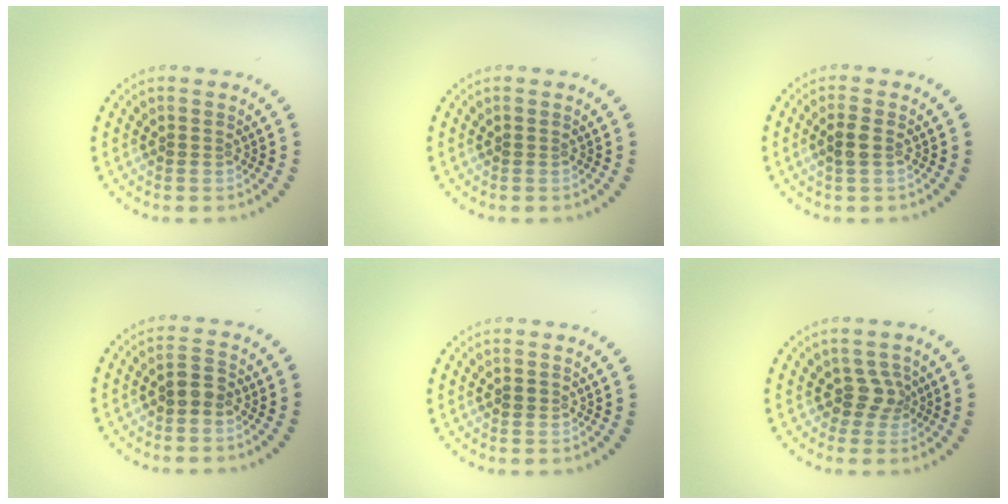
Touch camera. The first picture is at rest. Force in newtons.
{"total": 0.0}
{"total": 1.4, "press": 1.4, "slide": 0.4}
{"total": 1.7, "press": 1.6, "slide": 0.6}
{"total": 0.5, "press": 0.5, "slide": 0.1}
{"total": 1.8, "press": 1.4, "slide": 1.2}